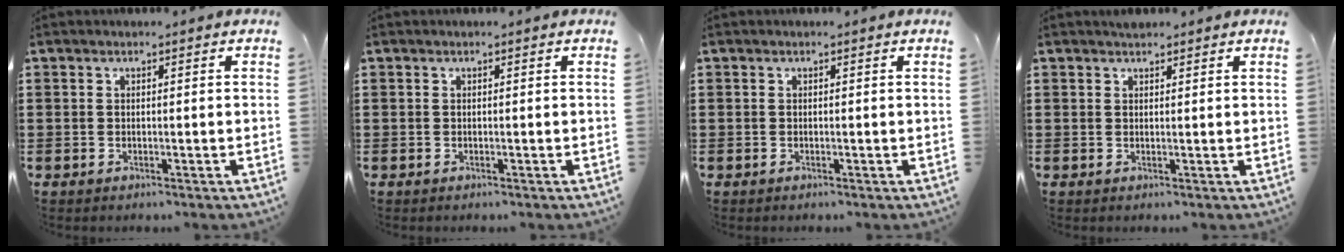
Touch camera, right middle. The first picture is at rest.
{"total": 0.0}
{"total": 0.0}
{"total": 1.0, "force": [1.0, 0.4, 0.1], "torque": [-0.003, 0.002, 0.018]}